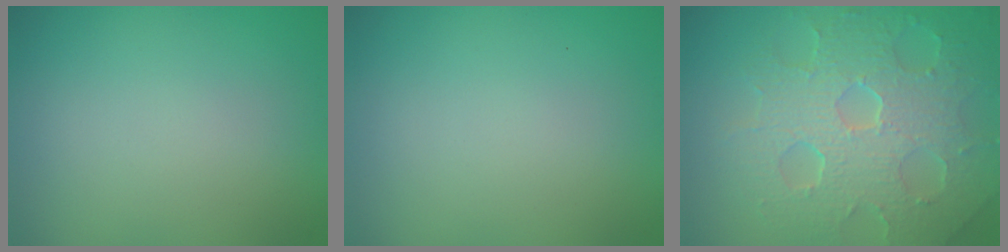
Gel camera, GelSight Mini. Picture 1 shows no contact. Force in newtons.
{"total": 0.0}
{"total": 8.3, "press": 5.7, "slide": 6.0}